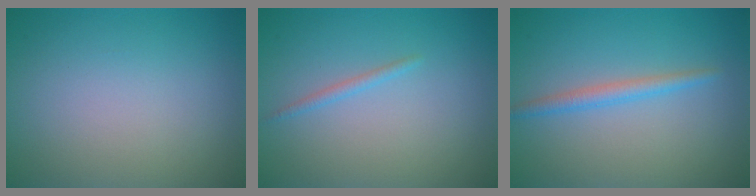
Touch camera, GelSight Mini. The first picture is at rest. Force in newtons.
{"total": 0.8, "press": 0.8, "slide": 0.1}
{"total": 1.8, "press": 1.8, "slide": 0.1}